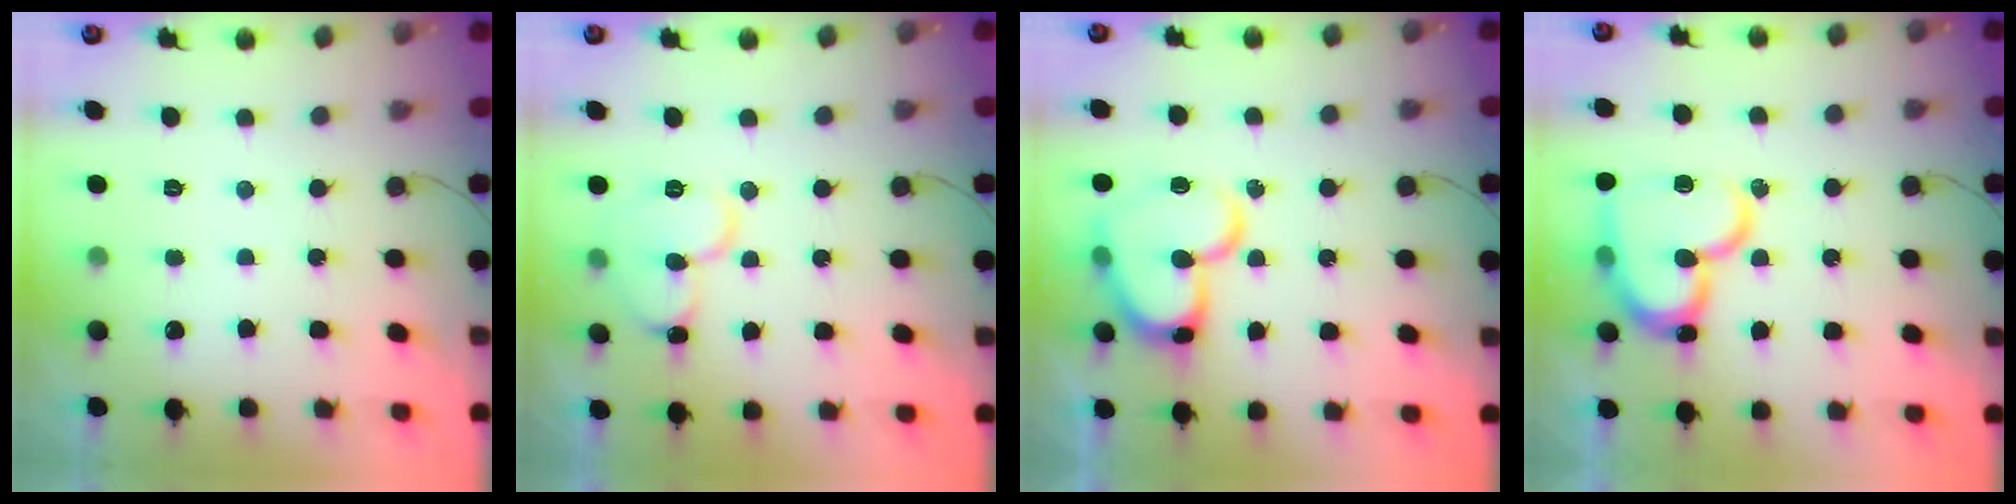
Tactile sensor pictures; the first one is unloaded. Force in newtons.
{"total": 11.6, "press": 11.5, "slide": 1.3}
{"total": 17.6, "press": 17.5, "slide": 1.4}
{"total": 20.1, "press": 20.0, "slide": 1.9}